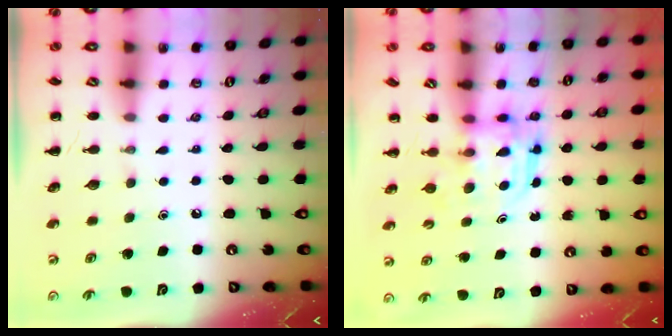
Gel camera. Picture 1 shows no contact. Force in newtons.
{"total": 3.0, "press": 3.0, "slide": 0.2}